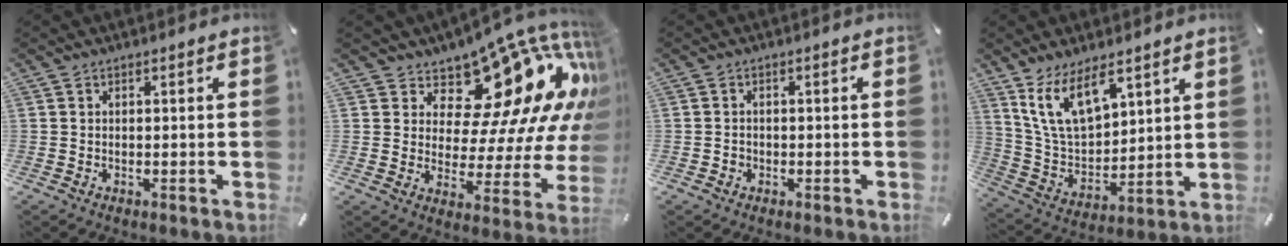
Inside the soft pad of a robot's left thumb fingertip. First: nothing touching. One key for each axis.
{"total": 20.5, "fx": 10.7, "fy": 10.8, "fz": 13.8, "tx": -0.167, "ty": -0.095, "tz": 0.182}
{"total": 1.2, "fx": -0.5, "fy": 1.1, "fz": 0.1, "tx": -0.002, "ty": 0.005, "tz": -0.013}
{"total": 13.3, "fx": 8.7, "fy": 7.1, "fz": 7.1, "tx": -0.166, "ty": -0.036, "tz": 0.165}